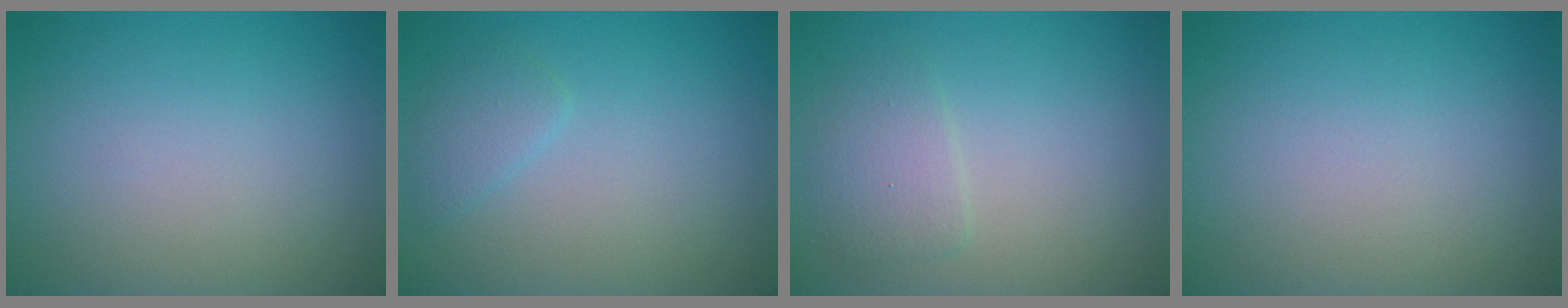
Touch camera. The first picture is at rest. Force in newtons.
{"total": 1.4, "press": 1.4, "slide": 0.1}
{"total": 2.0, "press": 2.0, "slide": 0.1}
{"total": 0.0}